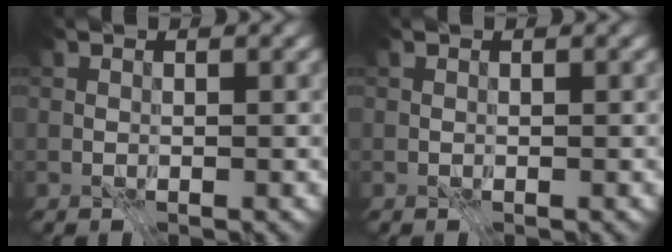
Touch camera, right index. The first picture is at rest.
{"total": 0.0}